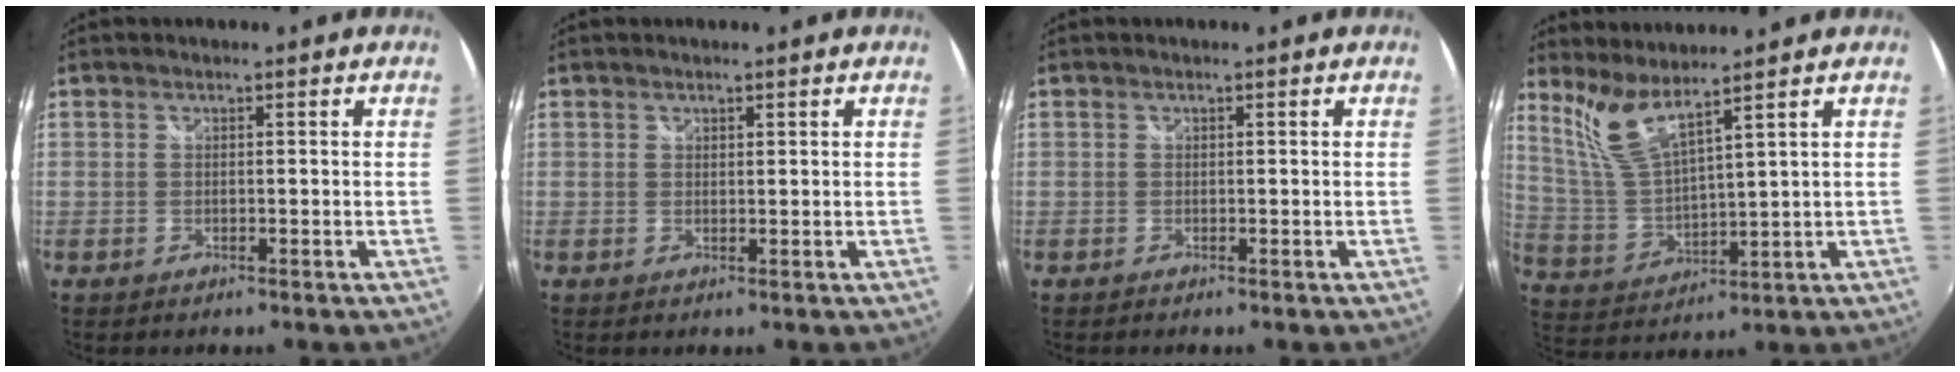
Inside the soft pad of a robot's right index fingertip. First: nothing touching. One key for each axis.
{"total": 0.6, "fx": 0.5, "fy": 0.3, "fz": 0.1, "tx": 0.000, "ty": 0.001, "tz": 0.008}
{"total": 0.0}
{"total": 7.7, "fx": 6.1, "fy": 0.3, "fz": 4.8, "tx": -0.096, "ty": -0.013, "tz": 0.136}